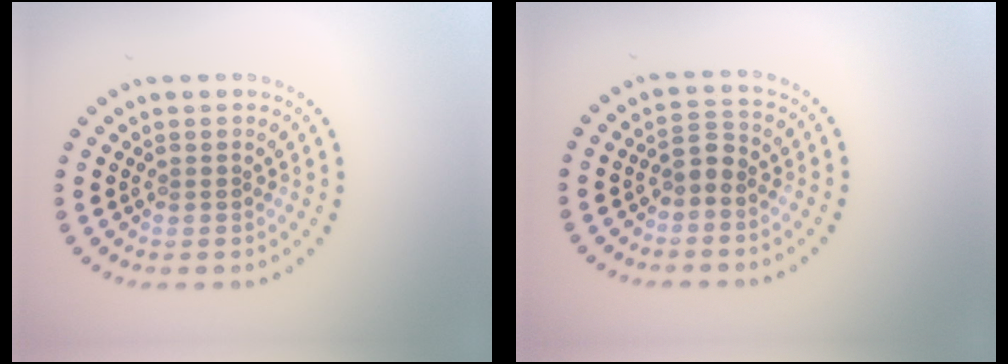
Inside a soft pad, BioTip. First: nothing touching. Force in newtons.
{"total": 1.7, "press": 1.5, "slide": 0.8}